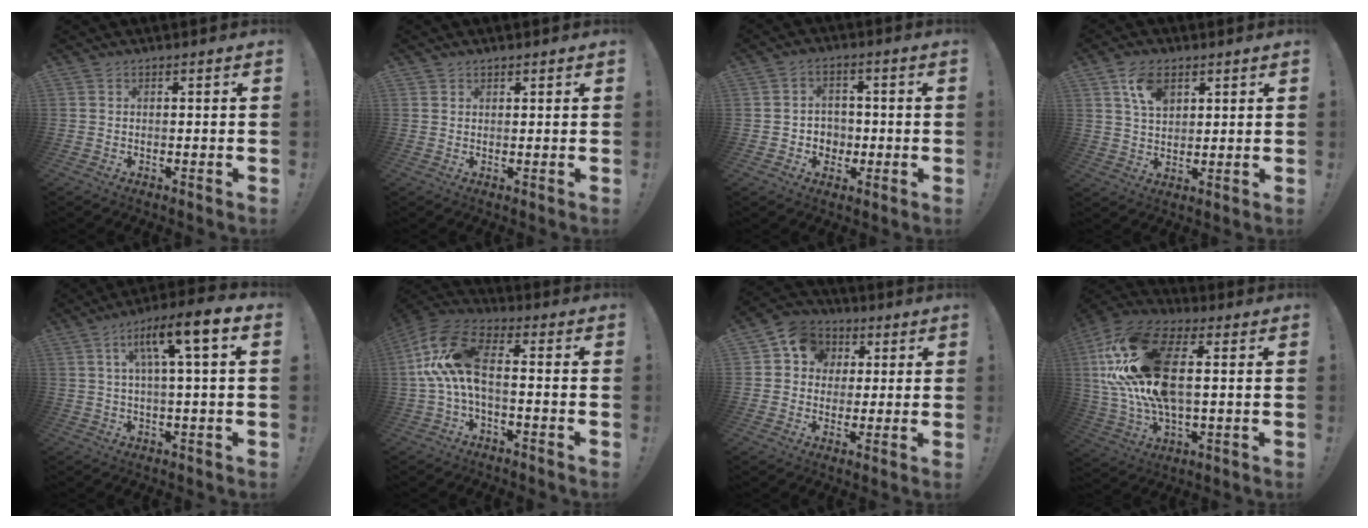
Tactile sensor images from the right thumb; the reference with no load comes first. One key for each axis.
{"total": 1.2, "fx": 1.0, "fy": 0.7, "fz": 0.0, "tx": 0.001, "ty": -0.004, "tz": 0.019}
{"total": 5.6, "fx": 0.0, "fy": 5.5, "fz": 1.4, "tx": -0.023, "ty": -0.003, "tz": 0.004}
{"total": 8.9, "fx": 4.7, "fy": 6.0, "fz": 4.6, "tx": -0.065, "ty": -0.014, "tz": 0.087}
{"total": 11.4, "fx": 3.3, "fy": 1.8, "fz": 10.8, "tx": -0.171, "ty": -0.010, "tz": 0.044}
{"total": 14.0, "fx": 0.3, "fy": 6.7, "fz": 12.3, "tx": -0.245, "ty": 0.009, "tz": 0.009}
{"total": 9.3, "fx": 2.2, "fy": 8.5, "fz": 3.0, "tx": -0.036, "ty": -0.001, "tz": 0.046}
{"total": 25.2, "fx": 4.0, "fy": 13.5, "fz": 20.9, "tx": -0.393, "ty": 0.000, "tz": 0.072}